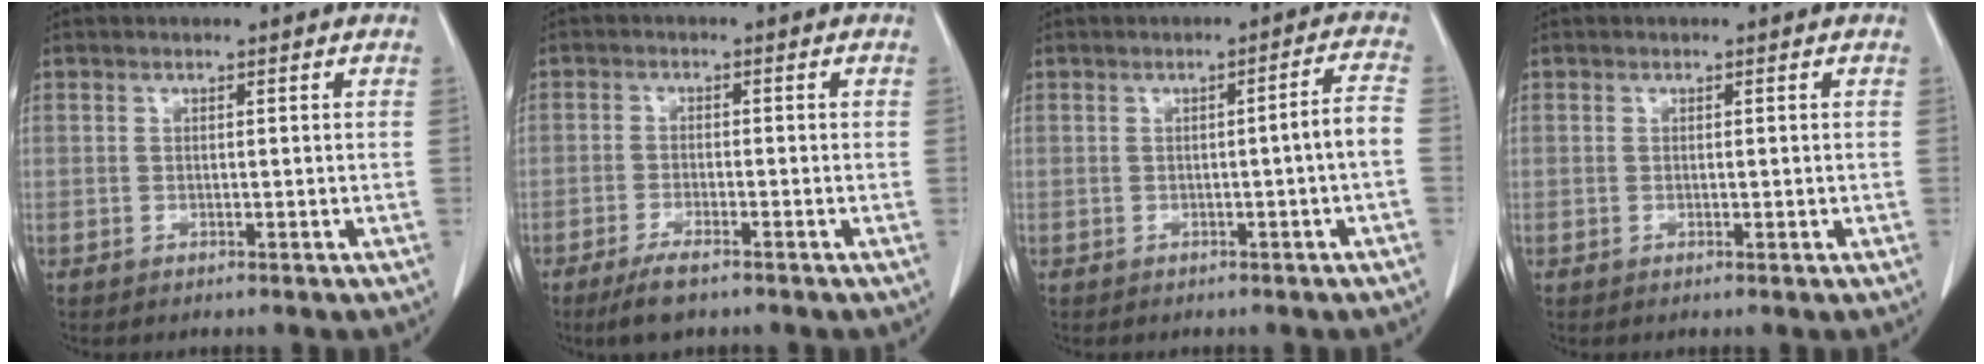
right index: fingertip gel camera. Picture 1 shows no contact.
{"total": 4.5, "force": [-3.3, 0.8, 3.0], "torque": [-0.064, -0.009, -0.058]}
{"total": 3.6, "force": [-1.0, -0.5, 3.4], "torque": [-0.046, 0.010, -0.015]}
{"total": 0.0}